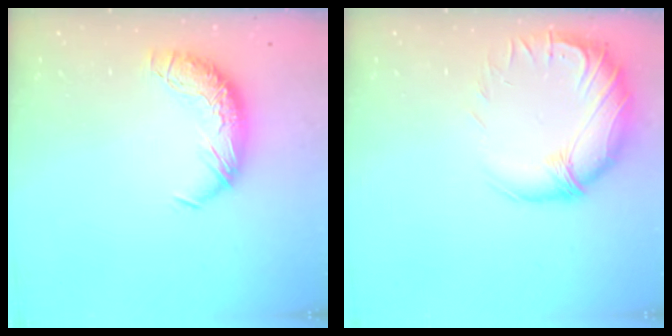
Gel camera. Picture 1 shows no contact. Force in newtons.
{"total": 2.9, "press": 0.9, "slide": 2.8}